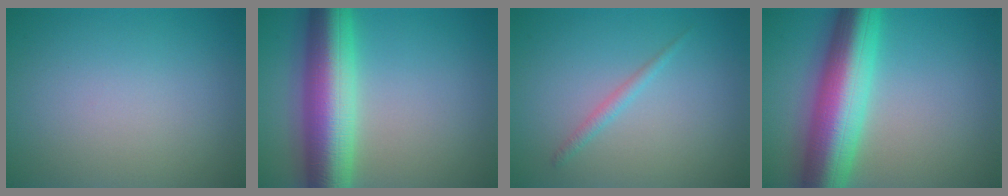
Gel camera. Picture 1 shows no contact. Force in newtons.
{"total": 10.1, "press": 10.1, "slide": 0.2}
{"total": 1.1, "press": 1.1, "slide": 0.1}
{"total": 10.8, "press": 10.8, "slide": 0.2}